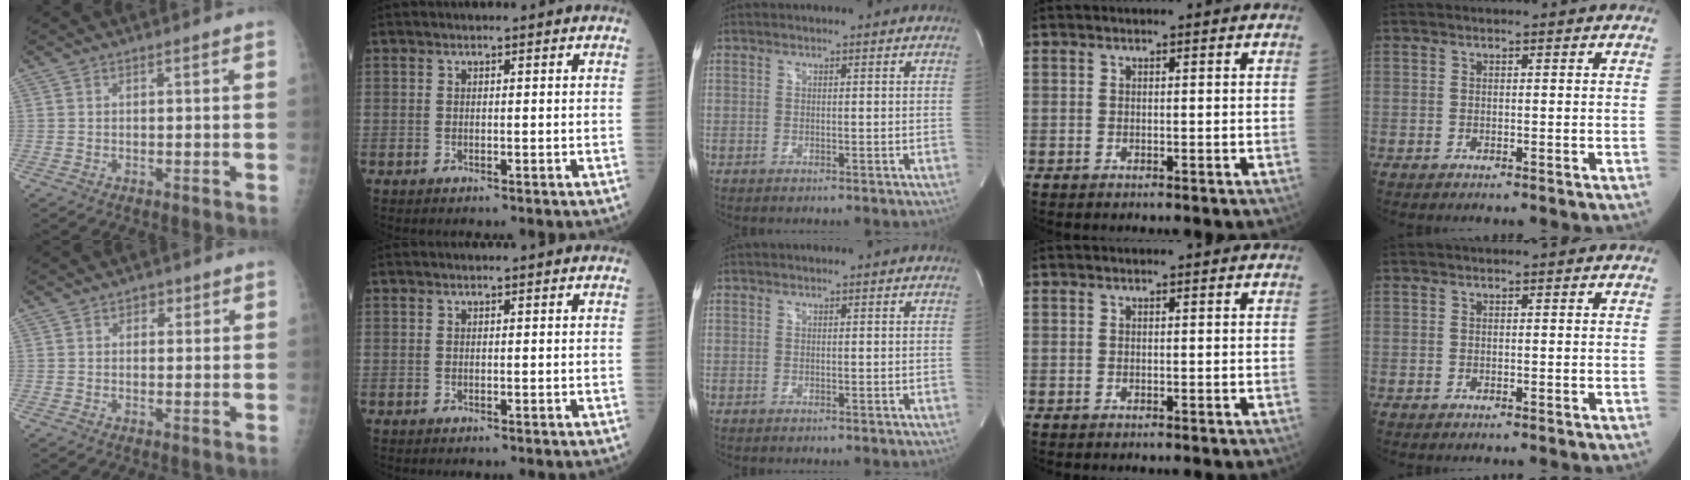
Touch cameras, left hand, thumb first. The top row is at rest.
{"thumb": {"total": 2.4, "force": [1.1, 1.8, 1.2], "torque": [0.003, -0.002, 0.012]}}